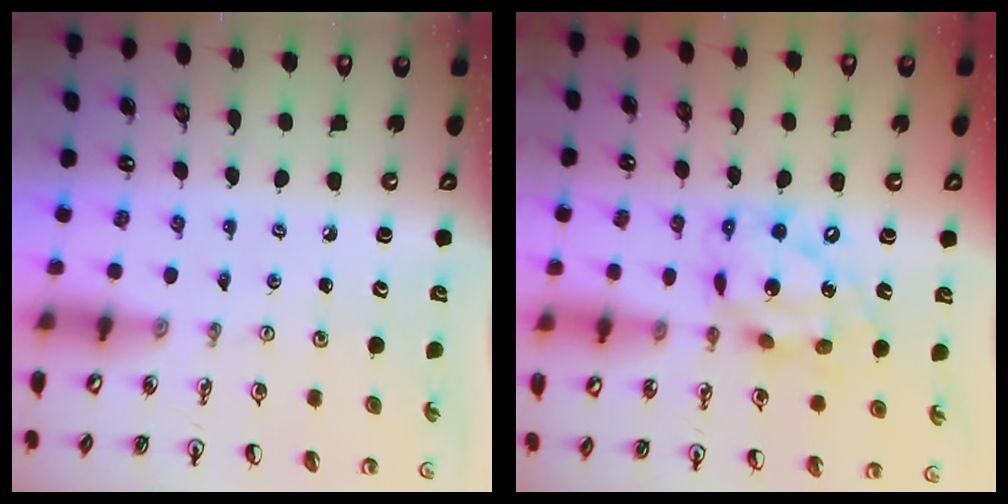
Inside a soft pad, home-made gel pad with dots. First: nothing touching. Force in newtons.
{"total": 15.0, "press": 15.0, "slide": 1.1}